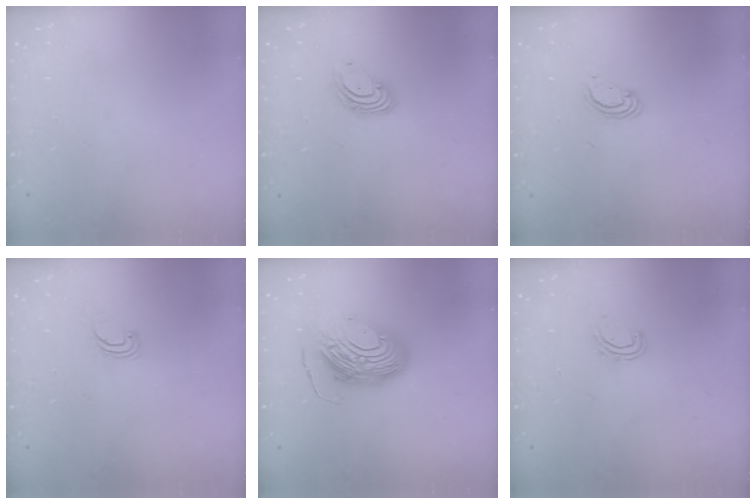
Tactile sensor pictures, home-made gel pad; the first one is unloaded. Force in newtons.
{"total": 2.7, "press": 2.7, "slide": 0.3}
{"total": 2.5, "press": 2.5, "slide": 0.2}
{"total": 0.9, "press": 0.9, "slide": 0.0}
{"total": 13.7, "press": 13.6, "slide": 1.3}
{"total": 5.0, "press": 4.8, "slide": 1.0}